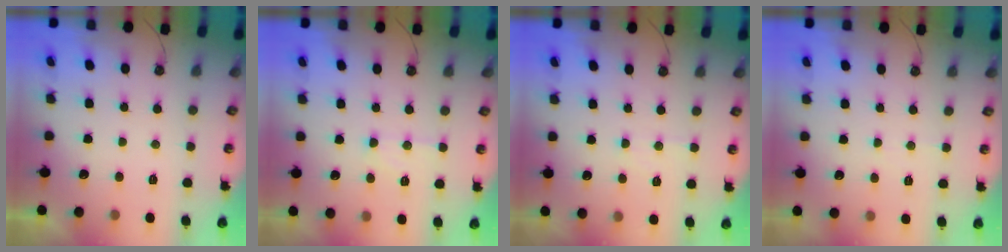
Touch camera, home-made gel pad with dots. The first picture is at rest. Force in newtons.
{"total": 9.0, "press": 9.0, "slide": 0.8}
{"total": 4.1, "press": 4.0, "slide": 0.6}
{"total": 3.2, "press": 3.1, "slide": 0.7}